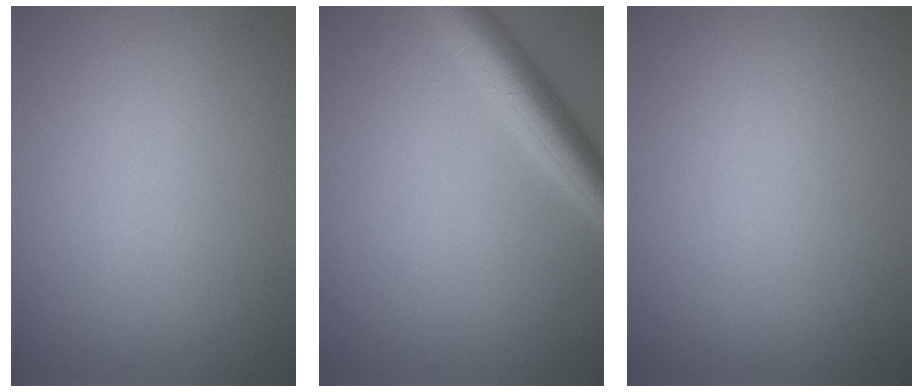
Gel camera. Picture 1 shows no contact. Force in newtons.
{"total": 4.5, "press": 4.4, "slide": 0.2}
{"total": 0.0}